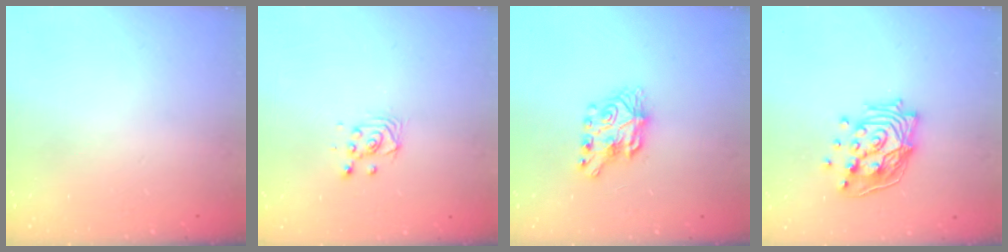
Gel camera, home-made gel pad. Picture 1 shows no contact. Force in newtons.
{"total": 3.2, "press": 3.2, "slide": 0.6}
{"total": 7.7, "press": 7.6, "slide": 0.7}
{"total": 17.0, "press": 16.1, "slide": 5.5}